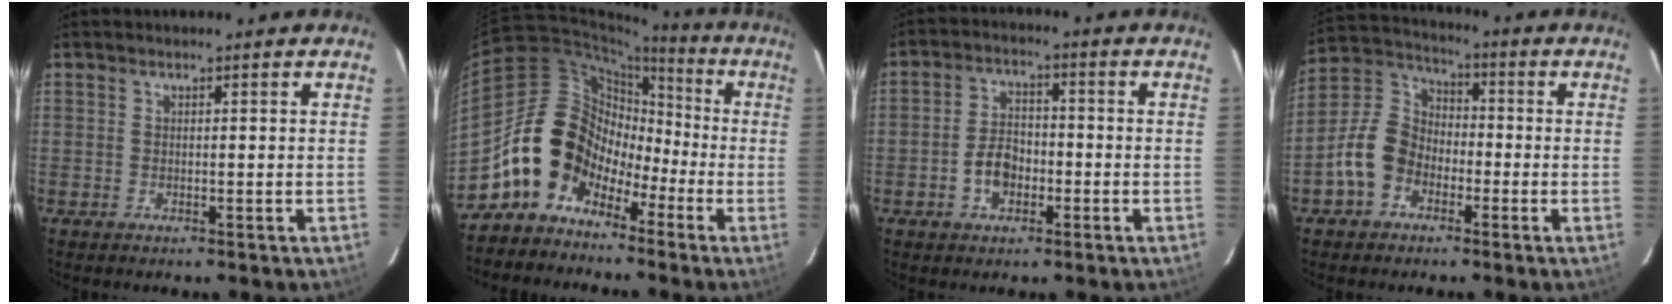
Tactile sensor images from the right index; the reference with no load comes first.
{"total": 11.7, "force": [-5.8, 9.6, 3.3], "torque": [-0.068, 0.040, -0.115]}
{"total": 6.0, "force": [-2.2, 4.1, 3.8], "torque": [-0.075, 0.016, -0.036]}
{"total": 10.4, "force": [-4.4, 7.8, 5.2], "torque": [-0.111, 0.032, -0.083]}